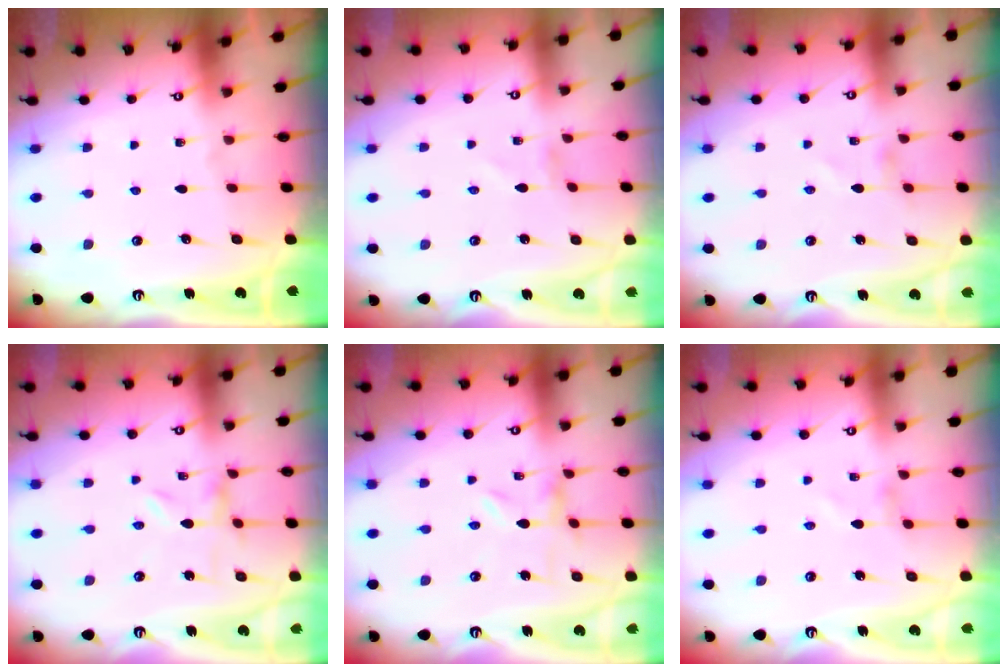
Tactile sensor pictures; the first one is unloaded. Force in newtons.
{"total": 1.0, "press": 1.0, "slide": 0.1}
{"total": 0.0}
{"total": 0.0}
{"total": 0.0}
{"total": 0.0}